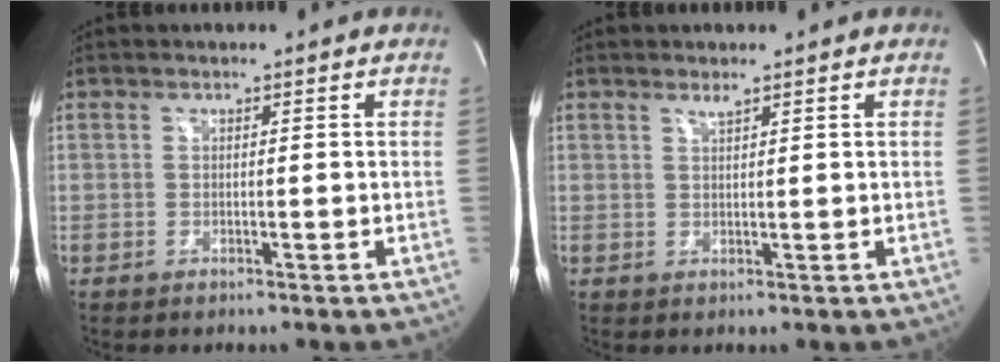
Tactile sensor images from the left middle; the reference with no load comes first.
{"total": 1.1, "force": [0.9, -0.1, 0.6], "torque": [-0.015, -0.006, 0.019]}